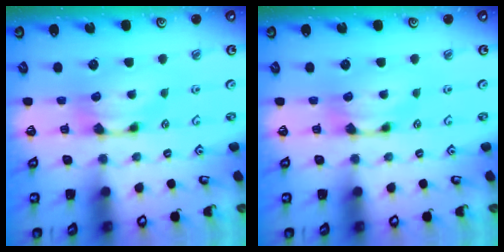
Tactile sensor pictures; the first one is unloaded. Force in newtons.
{"total": 0.0}